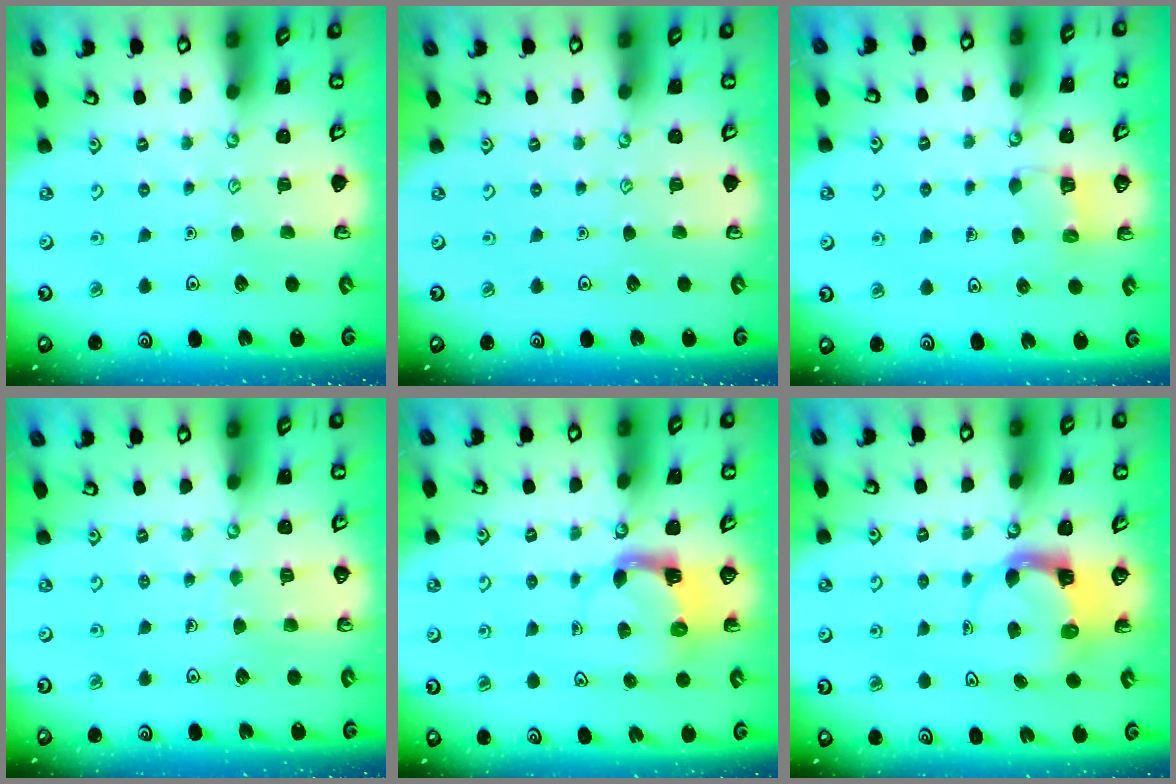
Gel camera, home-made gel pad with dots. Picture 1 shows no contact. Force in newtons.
{"total": 0.0}
{"total": 3.5, "press": 3.5, "slide": 0.4}
{"total": 4.4, "press": 4.4, "slide": 0.4}
{"total": 3.9, "press": 3.9, "slide": 0.7}
{"total": 3.7, "press": 3.7, "slide": 0.6}